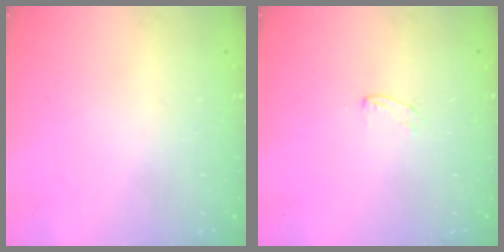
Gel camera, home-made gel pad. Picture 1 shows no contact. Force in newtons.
{"total": 3.8, "press": 3.8, "slide": 0.4}